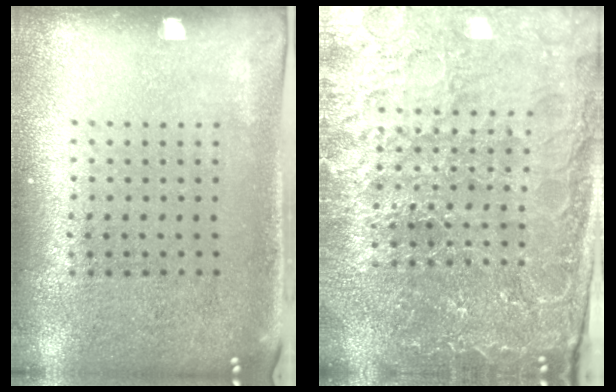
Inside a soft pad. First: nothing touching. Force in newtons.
{"total": 5.1, "press": 4.7, "slide": 1.9}